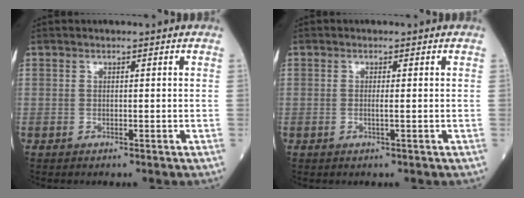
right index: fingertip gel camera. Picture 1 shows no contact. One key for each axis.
{"total": 0.9, "fx": -0.1, "fy": -0.2, "fz": 0.9, "tx": -0.017, "ty": -0.001, "tz": -0.005}